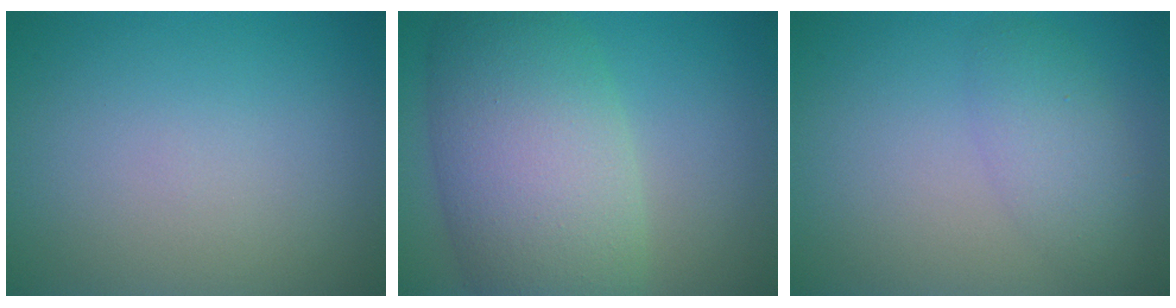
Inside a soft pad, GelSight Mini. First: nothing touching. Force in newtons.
{"total": 10.1, "press": 10.0, "slide": 0.5}
{"total": 2.8, "press": 2.8, "slide": 0.2}